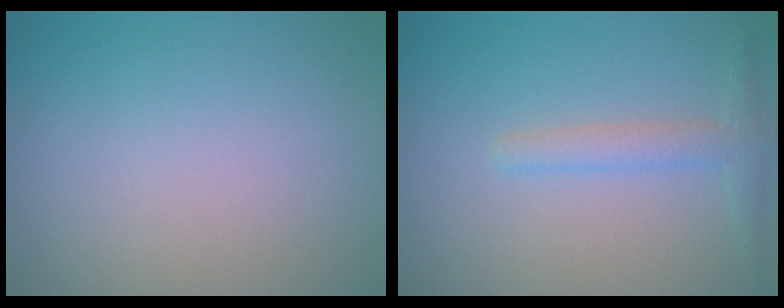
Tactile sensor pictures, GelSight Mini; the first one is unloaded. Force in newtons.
{"total": 2.0, "press": 2.0, "slide": 0.1}